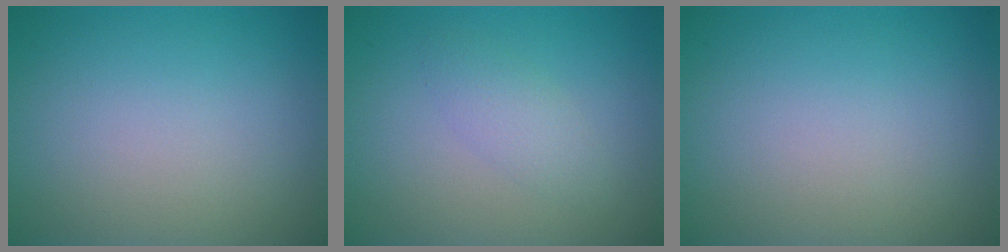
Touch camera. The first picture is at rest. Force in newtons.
{"total": 1.8, "press": 1.8, "slide": 0.2}
{"total": 0.0}